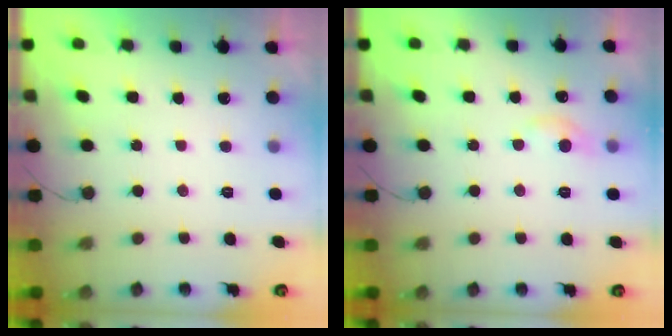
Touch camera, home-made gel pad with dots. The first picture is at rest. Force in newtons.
{"total": 5.6, "press": 5.5, "slide": 0.7}